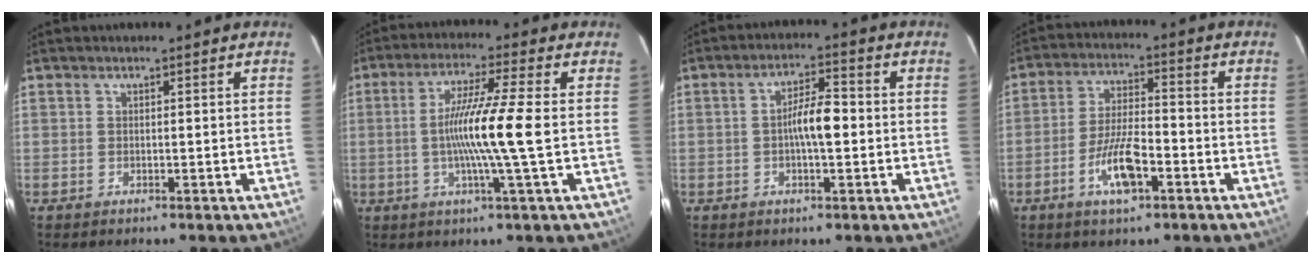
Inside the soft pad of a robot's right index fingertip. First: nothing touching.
{"total": 10.2, "force": [-0.6, -1.6, 10.0], "torque": [-0.191, -0.009, -0.014]}
{"total": 5.4, "force": [-0.5, 1.2, 5.3], "torque": [-0.096, 0.013, -0.010]}
{"total": 8.4, "force": [-3.7, 2.3, 7.2], "torque": [-0.142, 0.000, -0.067]}